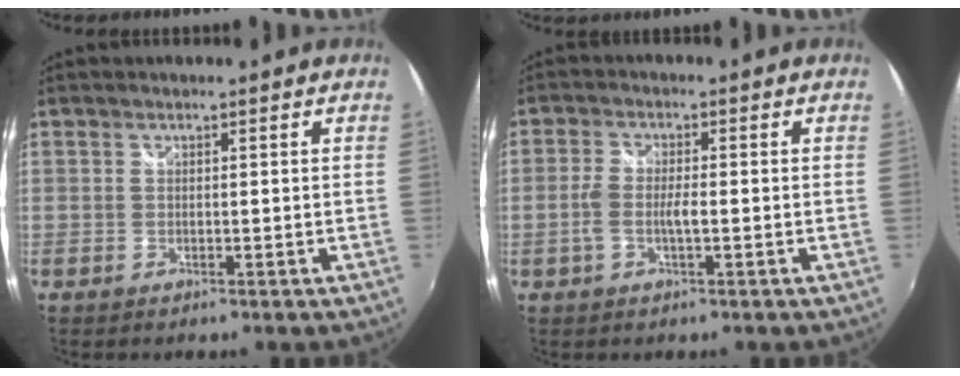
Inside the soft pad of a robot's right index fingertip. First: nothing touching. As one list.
[{"total": 4.0, "force": [-1.0, 1.1, 3.7], "torque": [-0.076, 0.000, -0.020]}]